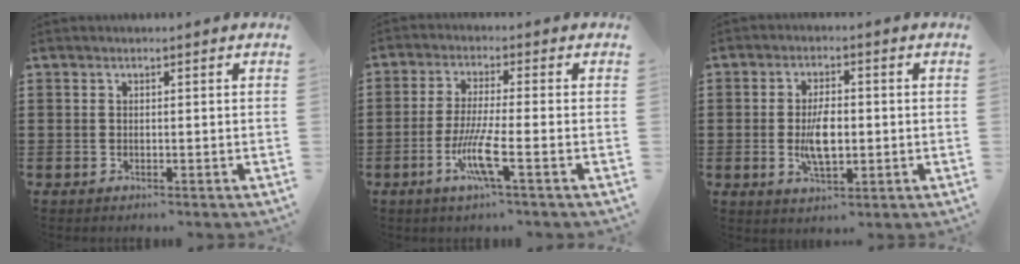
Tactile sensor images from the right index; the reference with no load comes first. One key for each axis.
{"total": 7.3, "fx": -2.8, "fy": 0.6, "fz": 6.7, "tx": -0.146, "ty": -0.018, "tz": -0.058}
{"total": 6.2, "fx": -0.6, "fy": 2.9, "fz": 5.5, "tx": -0.111, "ty": -0.006, "tz": -0.016}